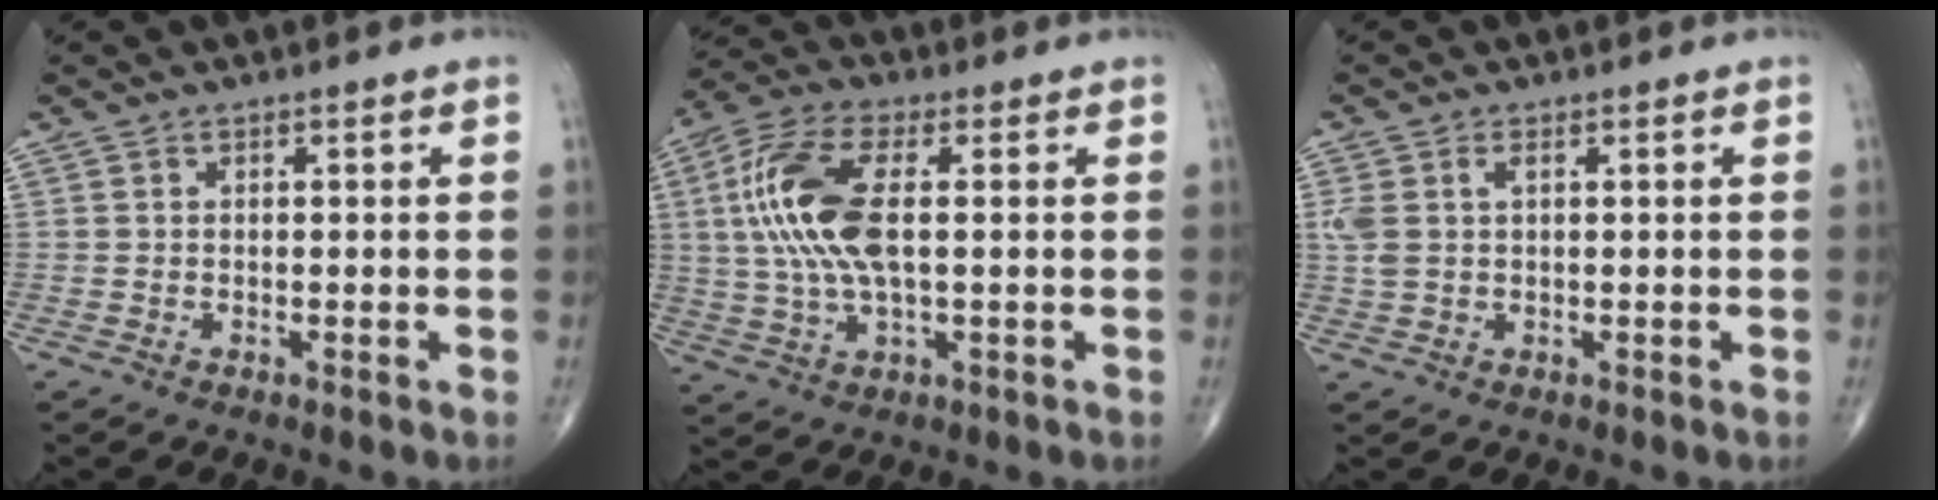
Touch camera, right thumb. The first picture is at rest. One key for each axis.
{"total": 14.6, "fx": 1.8, "fy": 6.0, "fz": 13.2, "tx": -0.298, "ty": 0.012, "tz": 0.032}
{"total": 4.0, "fx": 1.0, "fy": 2.1, "fz": 3.2, "tx": -0.092, "ty": 0.014, "tz": 0.024}